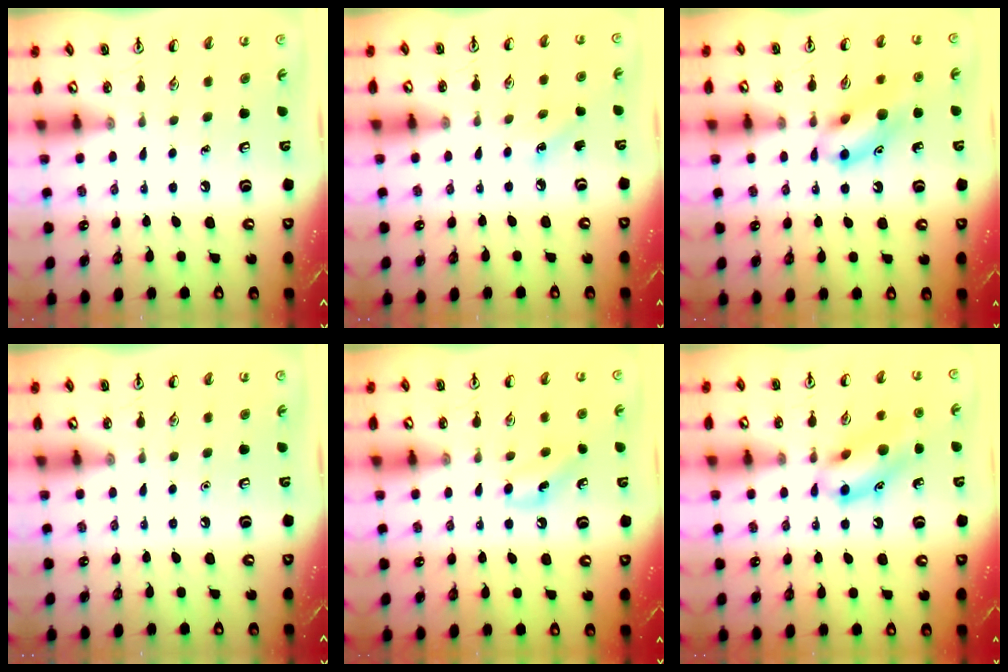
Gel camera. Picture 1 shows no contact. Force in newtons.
{"total": 5.3, "press": 5.0, "slide": 1.6}
{"total": 12.4, "press": 12.3, "slide": 1.7}
{"total": 0.0}
{"total": 6.7, "press": 6.5, "slide": 1.7}
{"total": 13.4, "press": 13.1, "slide": 2.8}